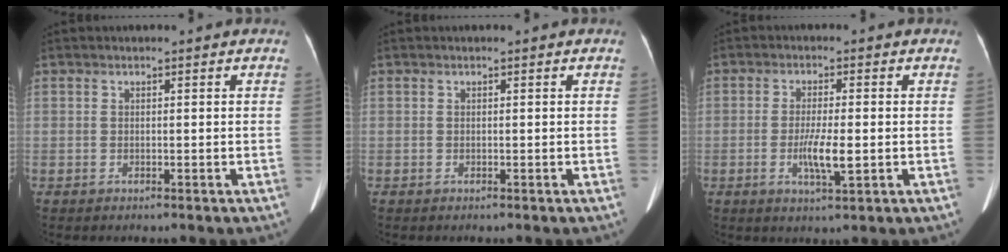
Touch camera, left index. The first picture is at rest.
{"total": 0.0}
{"total": 5.0, "force": [-1.0, 0.7, 4.9], "torque": [-0.096, -0.008, -0.016]}